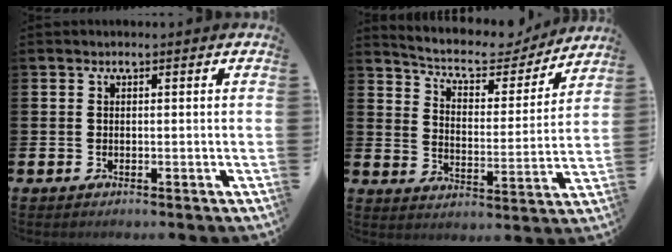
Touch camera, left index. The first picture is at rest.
{"total": 7.4, "force": [6.7, 2.5, 2.0], "torque": [-0.064, -0.049, 0.113]}